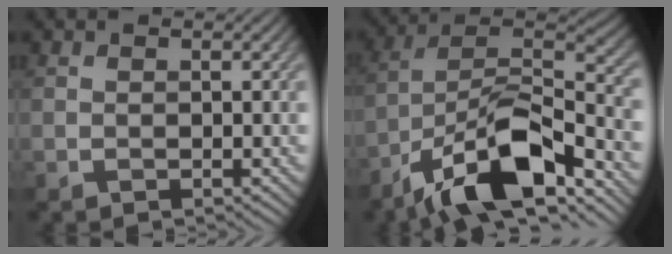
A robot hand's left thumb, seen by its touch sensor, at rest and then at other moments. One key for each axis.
{"total": 14.6, "fx": -9.4, "fy": 4.7, "fz": 10.1, "tx": -0.182, "ty": 0.003, "tz": -0.190}